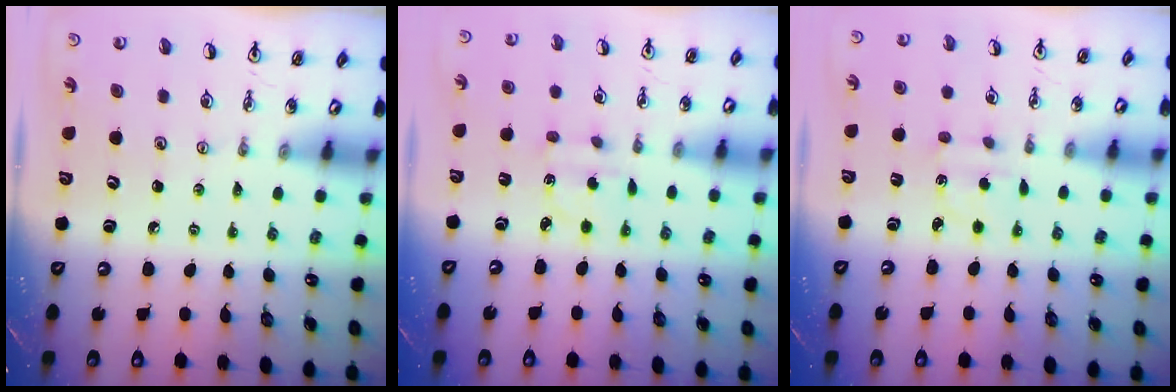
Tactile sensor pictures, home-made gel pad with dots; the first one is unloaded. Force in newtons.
{"total": 2.7, "press": 2.6, "slide": 0.6}
{"total": 2.7, "press": 2.6, "slide": 0.5}